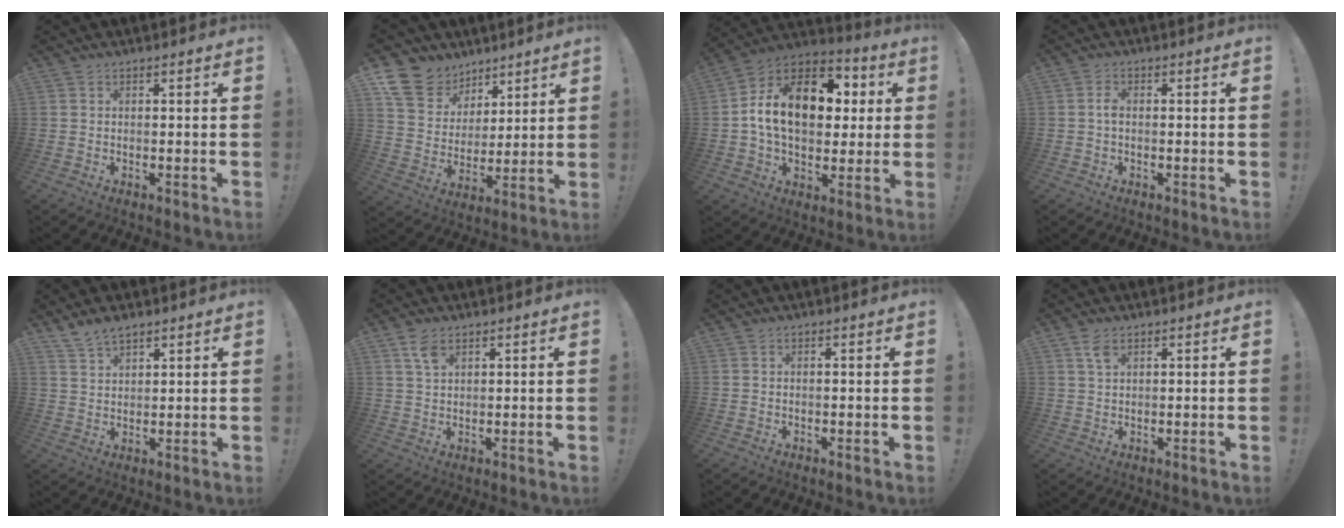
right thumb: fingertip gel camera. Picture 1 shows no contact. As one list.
[{"total": 14.4, "force": [9.2, 10.2, 4.2], "torque": [-0.085, -0.055, 0.184]}, {"total": 19.1, "force": [3.0, 13.0, 13.7], "torque": [-0.217, 0.005, 0.056]}, {"total": 2.0, "force": [-0.5, 1.1, 1.6], "torque": [-0.029, 0.007, -0.011]}, {"total": 5.1, "force": [4.1, 2.0, 2.2], "torque": [-0.043, -0.021, 0.078]}, {"total": 4.3, "force": [2.5, 2.2, 2.8], "torque": [-0.051, -0.005, 0.046]}, {"total": 0.5, "force": [0.1, -0.5, 0.2], "torque": [0.001, -0.003, 0.002]}, {"total": 3.4, "force": [1.8, 1.6, 2.4], "torque": [-0.044, -0.003, 0.031]}]